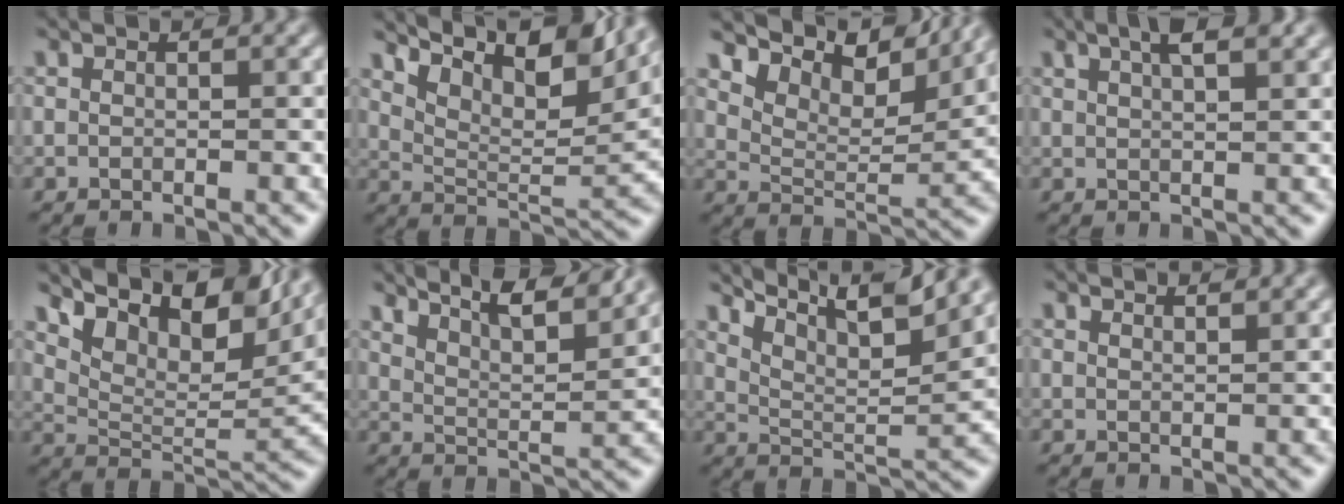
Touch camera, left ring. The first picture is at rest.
{"total": 10.6, "force": [7.4, 3.5, 6.7], "torque": [-0.119, 0.019, 0.126]}
{"total": 8.8, "force": [7.1, 2.8, 4.3], "torque": [-0.081, 0.008, 0.112]}
{"total": 3.5, "force": [2.2, 1.0, 2.6], "torque": [-0.030, 0.016, 0.017]}
{"total": 11.7, "force": [7.5, 4.7, 7.7], "torque": [-0.130, 0.017, 0.137]}
{"total": 8.9, "force": [7.5, 1.5, 4.5], "torque": [-0.067, 0.015, 0.088]}
{"total": 8.2, "force": [6.4, 1.7, 4.8], "torque": [-0.095, 0.008, 0.104]}
{"total": 1.6, "force": [1.5, 0.0, 0.3], "torque": [-0.006, 0.002, 0.017]}